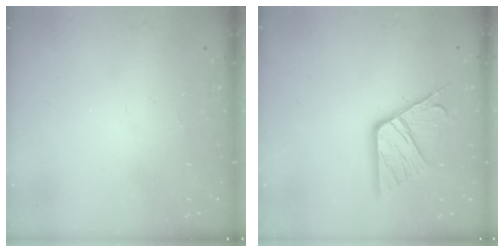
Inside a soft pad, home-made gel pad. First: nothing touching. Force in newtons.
{"total": 14.6, "press": 14.6, "slide": 1.4}